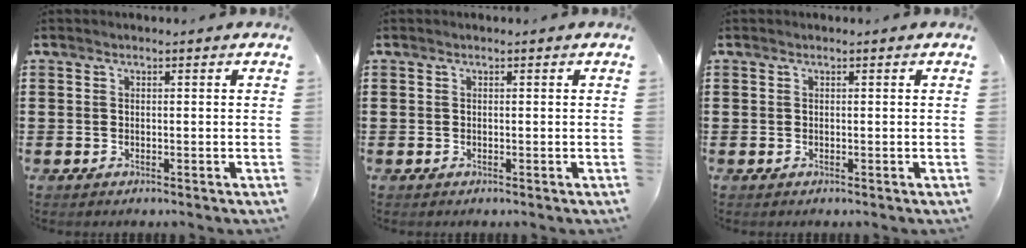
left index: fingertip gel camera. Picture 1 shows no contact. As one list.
[{"total": 0.0}, {"total": 0.0}]